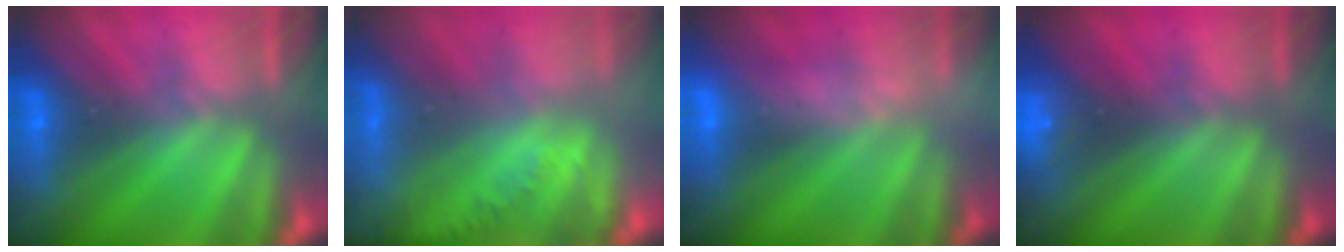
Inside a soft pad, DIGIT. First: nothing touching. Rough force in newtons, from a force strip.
{"total": 1.3}
{"total": 2.4}
{"total": 2.4}